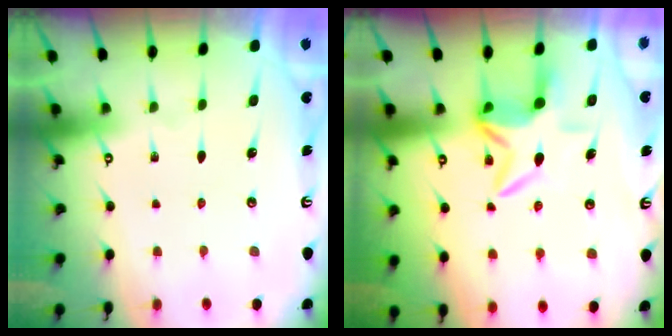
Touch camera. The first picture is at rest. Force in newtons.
{"total": 6.4, "press": 6.4, "slide": 0.7}